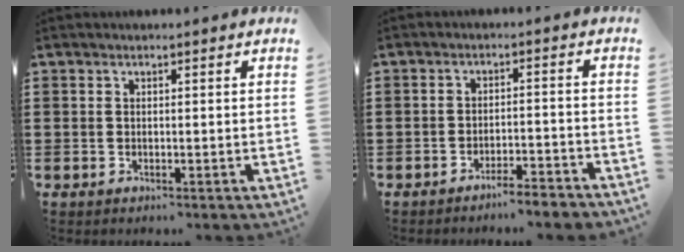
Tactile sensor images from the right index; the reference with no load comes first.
{"total": 3.2, "force": [-3.1, -0.3, 0.9], "torque": [-0.018, -0.002, -0.064]}